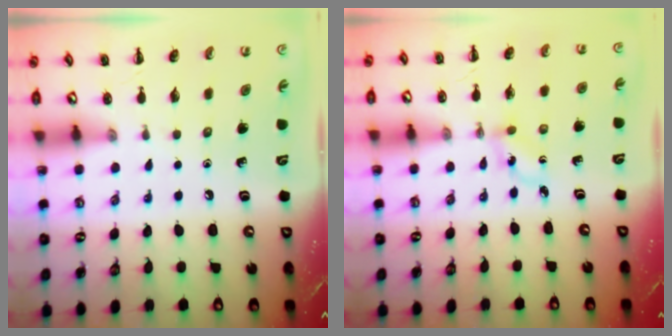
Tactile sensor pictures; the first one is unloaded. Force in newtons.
{"total": 1.2, "press": 1.1, "slide": 0.5}